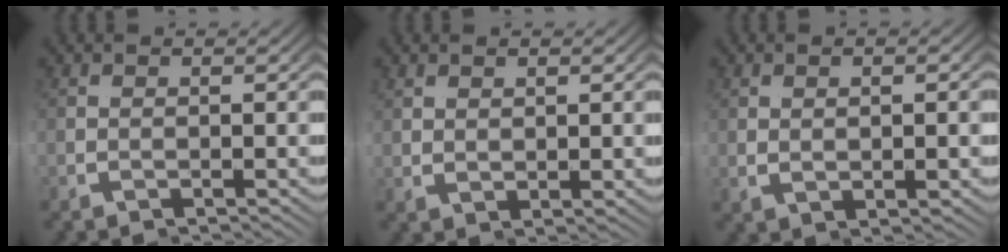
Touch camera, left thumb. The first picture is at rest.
{"total": 1.4, "force": [1.2, -0.7, 0.2], "torque": [0.006, 0.011, 0.018]}
{"total": 1.4, "force": [0.5, -0.7, 1.1], "torque": [-0.011, 0.012, 0.007]}